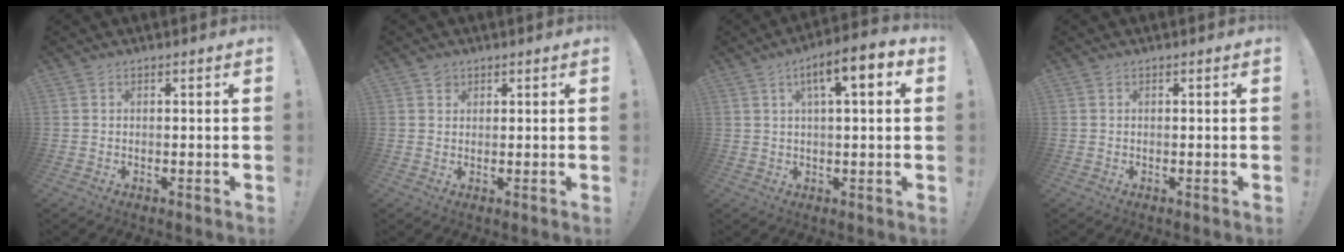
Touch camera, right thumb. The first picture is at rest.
{"total": 2.0, "force": [1.4, 1.4, 0.4], "torque": [0.003, -0.007, 0.023]}
{"total": 8.8, "force": [2.9, 2.2, 8.0], "torque": [-0.121, -0.007, 0.044]}
{"total": 0.0}